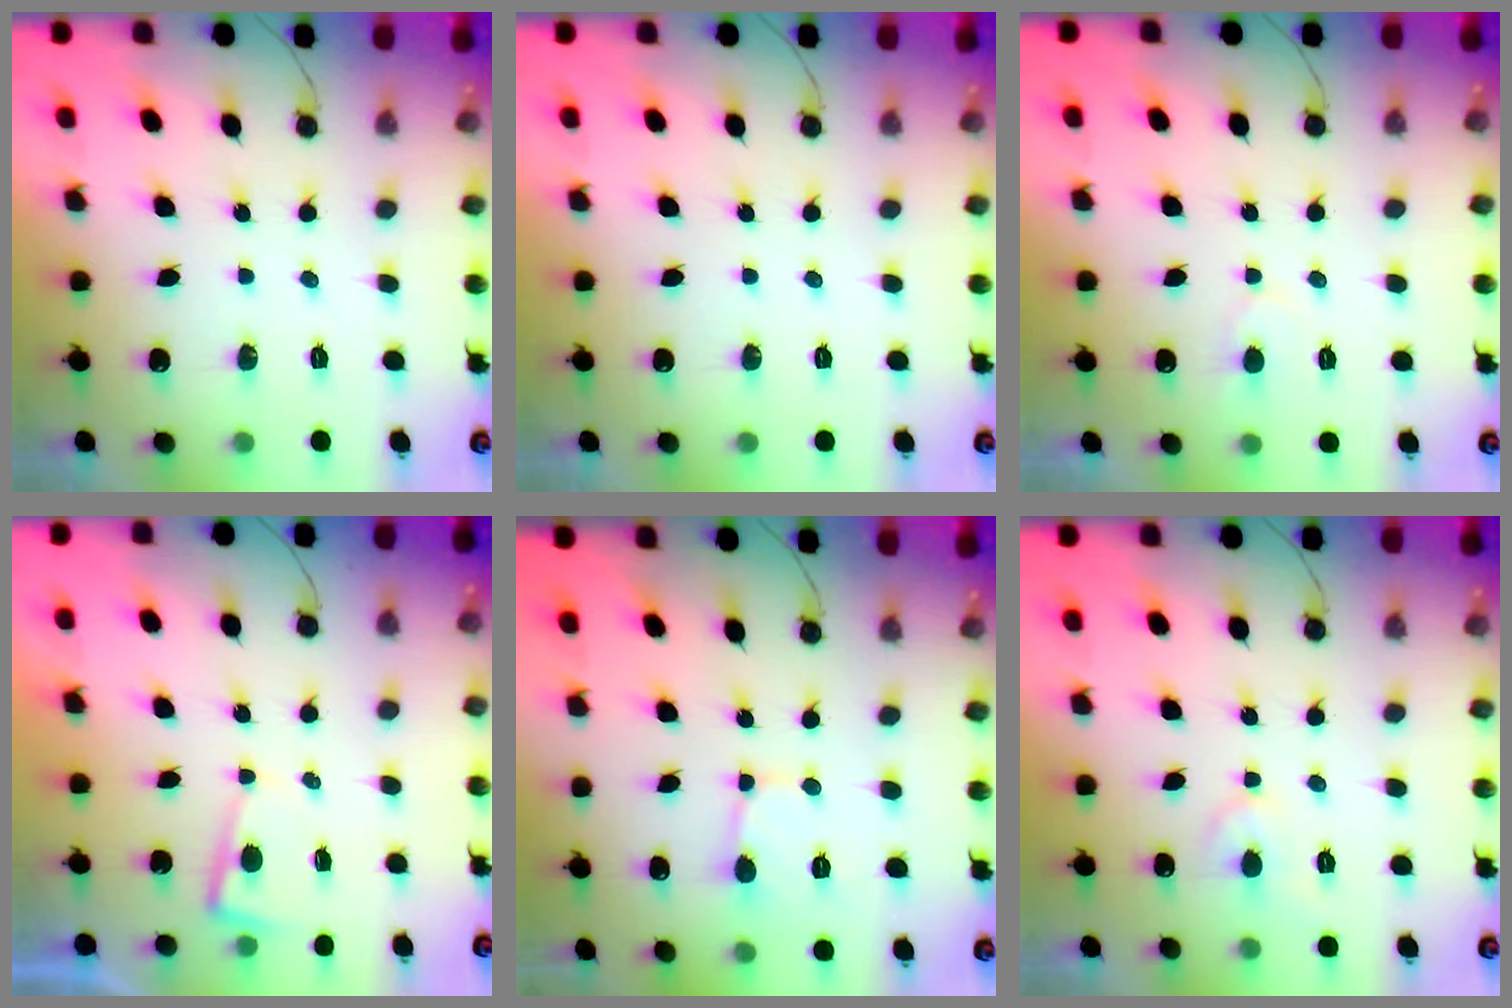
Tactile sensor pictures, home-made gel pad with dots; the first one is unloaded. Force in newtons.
{"total": 0.0}
{"total": 5.6, "press": 5.6, "slide": 0.3}
{"total": 2.6, "press": 2.6, "slide": 0.4}
{"total": 1.8, "press": 1.7, "slide": 0.2}
{"total": 5.9, "press": 5.9, "slide": 0.4}